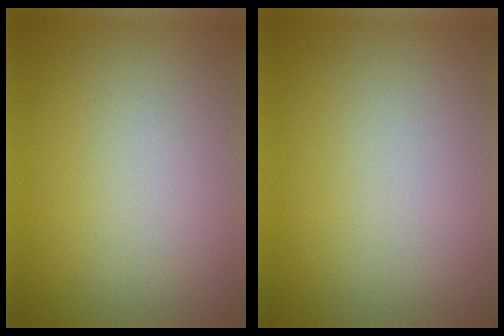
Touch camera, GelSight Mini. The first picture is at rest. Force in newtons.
{"total": 0.0}